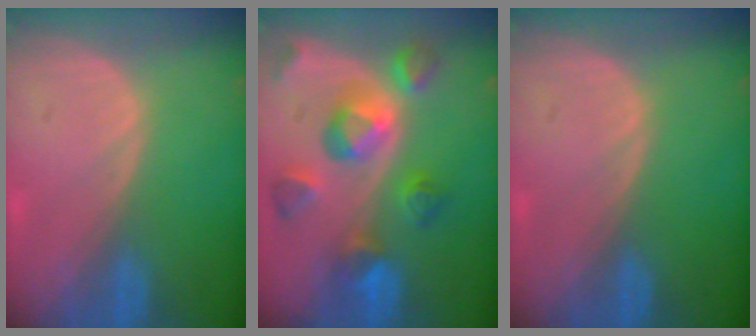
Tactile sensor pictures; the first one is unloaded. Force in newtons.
{"total": 10.2, "press": 9.0, "slide": 4.8}
{"total": 0.0}